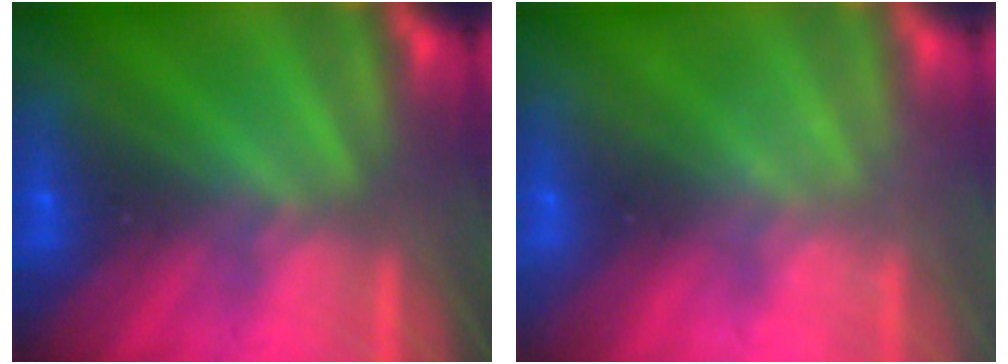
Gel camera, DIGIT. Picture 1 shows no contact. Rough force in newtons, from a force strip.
{"total": 2.2}